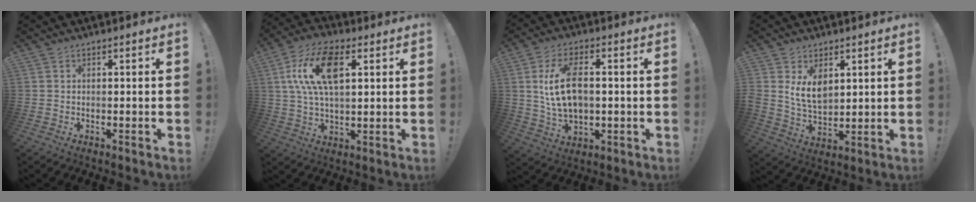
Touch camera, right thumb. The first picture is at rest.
{"total": 15.5, "force": [4.8, 8.2, 12.3], "torque": [-0.223, 0.009, 0.087]}
{"total": 12.9, "force": [1.3, 7.9, 10.1], "torque": [-0.175, 0.002, 0.024]}
{"total": 8.9, "force": [4.2, 5.6, 5.5], "torque": [-0.101, -0.027, 0.077]}